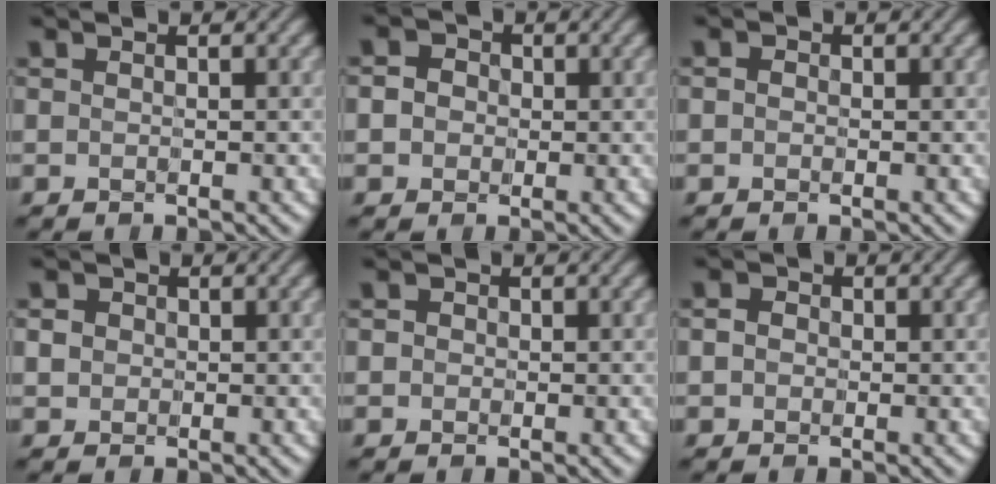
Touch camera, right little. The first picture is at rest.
{"total": 3.5, "force": [0.5, 3.0, 1.7], "torque": [-0.034, 0.013, -0.006]}
{"total": 0.8, "force": [-0.4, 0.7, 0.1], "torque": [-0.002, 0.000, -0.008]}
{"total": 1.4, "force": [-0.2, 1.4, 0.4], "torque": [-0.013, -0.006, 0.001]}
{"total": 1.1, "force": [0.0, 1.0, 0.3], "torque": [-0.008, 0.001, -0.001]}
{"total": 1.3, "force": [-0.5, 1.1, 0.4], "torque": [-0.009, -0.001, -0.012]}